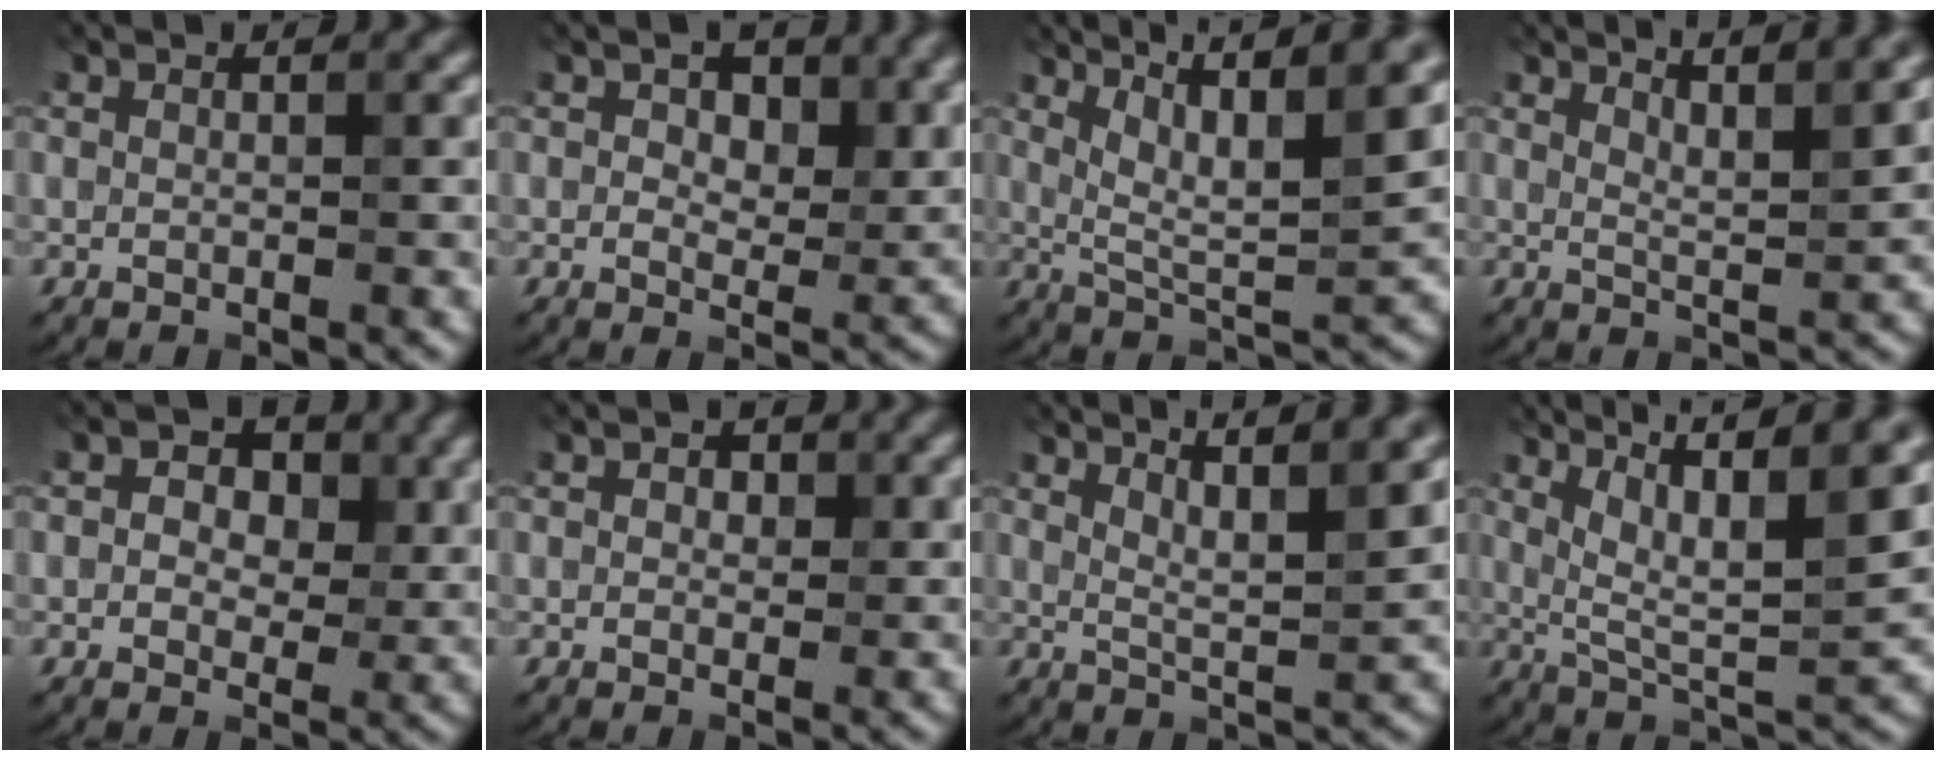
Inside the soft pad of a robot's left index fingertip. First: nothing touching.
{"total": 4.3, "force": [1.5, 2.6, 3.1], "torque": [-0.040, -0.008, 0.020]}
{"total": 9.0, "force": [5.4, 2.0, 6.9], "torque": [-0.111, 0.011, 0.091]}
{"total": 4.5, "force": [3.4, 0.9, 2.8], "torque": [-0.029, 0.012, 0.037]}
{"total": 5.3, "force": [1.6, 3.6, 3.6], "torque": [-0.040, -0.003, 0.010]}
{"total": 1.6, "force": [0.5, 1.2, 0.9], "torque": [-0.007, -0.002, 0.004]}
{"total": 5.0, "force": [3.4, 0.8, 3.5], "torque": [-0.052, 0.007, 0.046]}
{"total": 9.7, "force": [5.2, 2.4, 7.9], "torque": [-0.122, 0.012, 0.089]}